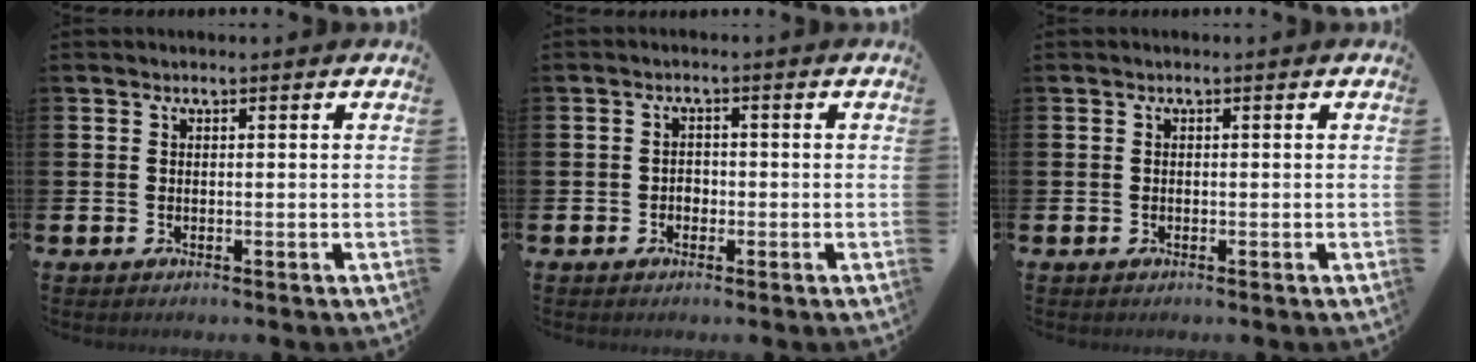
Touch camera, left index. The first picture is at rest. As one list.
[{"total": 1.5, "force": [-0.6, 1.3, 0.6], "torque": [-0.006, 0.001, -0.015]}, {"total": 0.0}]